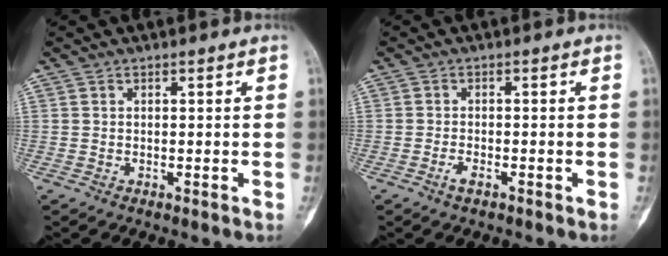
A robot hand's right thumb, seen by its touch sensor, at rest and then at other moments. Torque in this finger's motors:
{"motor_torque": [-0.26, -0.08, 0.05, 0.23, -0.01]}